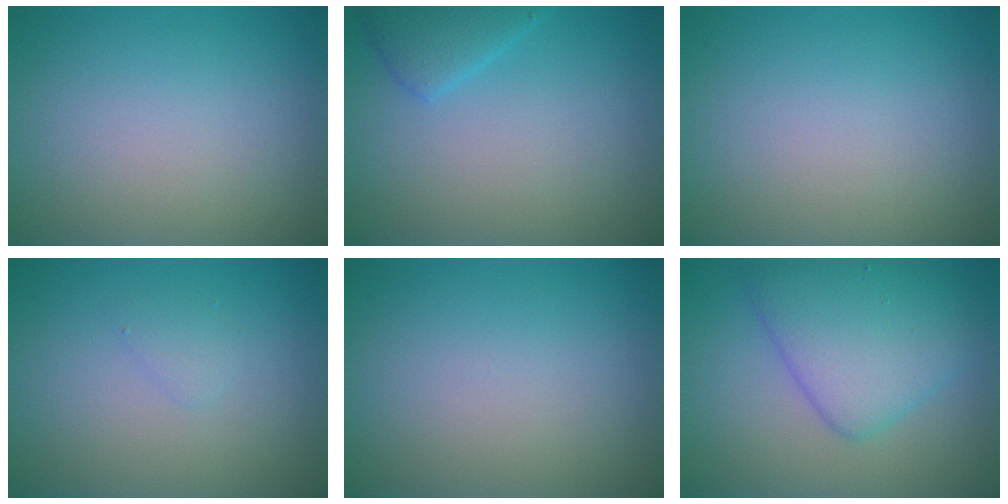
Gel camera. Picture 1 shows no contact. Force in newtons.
{"total": 2.3, "press": 2.3, "slide": 0.1}
{"total": 0.0}
{"total": 0.8, "press": 0.8, "slide": 0.1}
{"total": 0.0}
{"total": 5.9, "press": 5.9, "slide": 0.3}